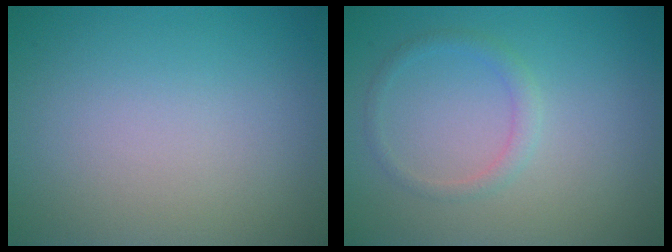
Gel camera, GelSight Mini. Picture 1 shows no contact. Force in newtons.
{"total": 1.4, "press": 1.4, "slide": 0.1}